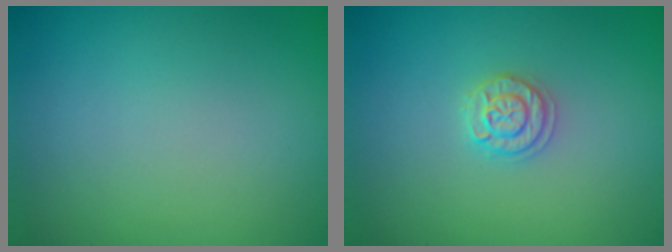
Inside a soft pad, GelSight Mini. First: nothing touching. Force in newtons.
{"total": 1.7, "press": 1.7, "slide": 0.2}